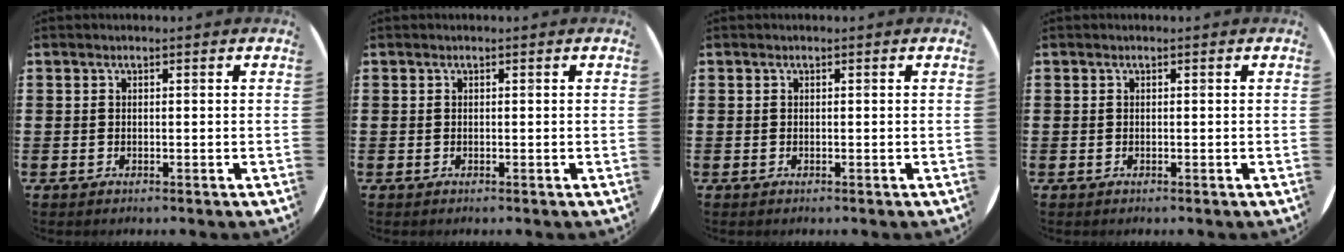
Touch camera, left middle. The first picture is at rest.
{"total": 0.0}
{"total": 0.0}
{"total": 0.0}